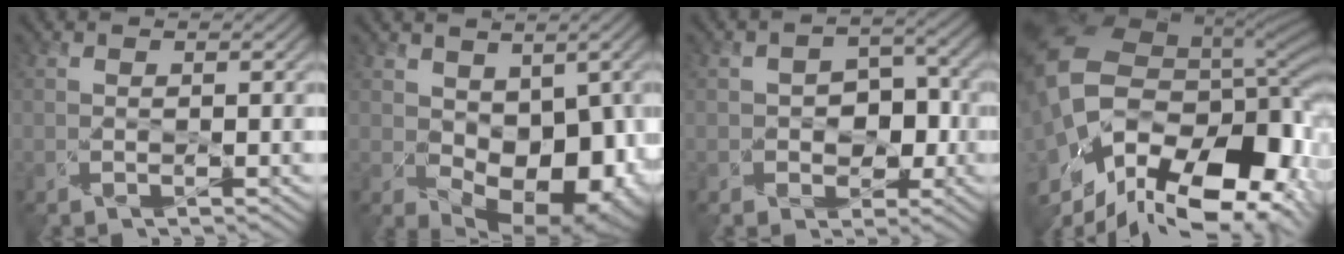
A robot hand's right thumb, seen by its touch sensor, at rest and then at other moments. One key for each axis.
{"total": 12.9, "fx": -1.0, "fy": 9.2, "fz": 9.0, "tx": -0.111, "ty": -0.054, "tz": 0.028}
{"total": 4.5, "fx": -1.4, "fy": 3.8, "fz": 2.1, "tx": 0.007, "ty": 0.003, "tz": -0.018}
{"total": 18.8, "fx": -5.1, "fy": 11.7, "fz": 13.8, "tx": -0.279, "ty": -0.029, "tz": -0.061}